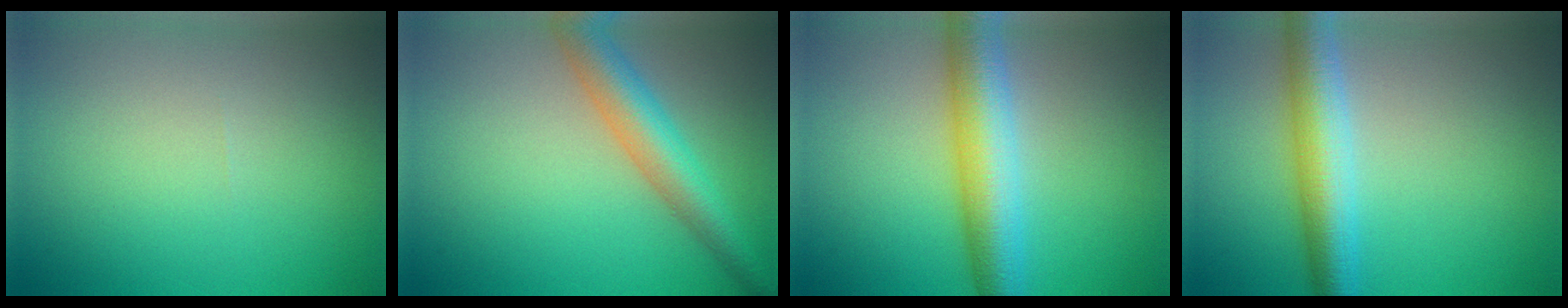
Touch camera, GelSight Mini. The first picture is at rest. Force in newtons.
{"total": 5.5, "press": 5.5, "slide": 0.2}
{"total": 7.2, "press": 7.2, "slide": 0.1}
{"total": 5.9, "press": 5.9, "slide": 0.1}